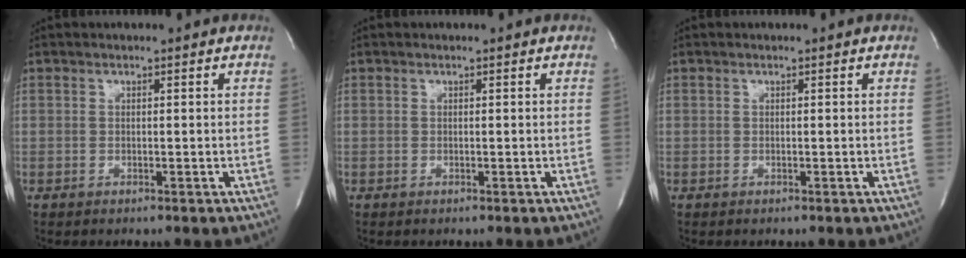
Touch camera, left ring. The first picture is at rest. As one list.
[{"total": 0.0}, {"total": 0.0}]